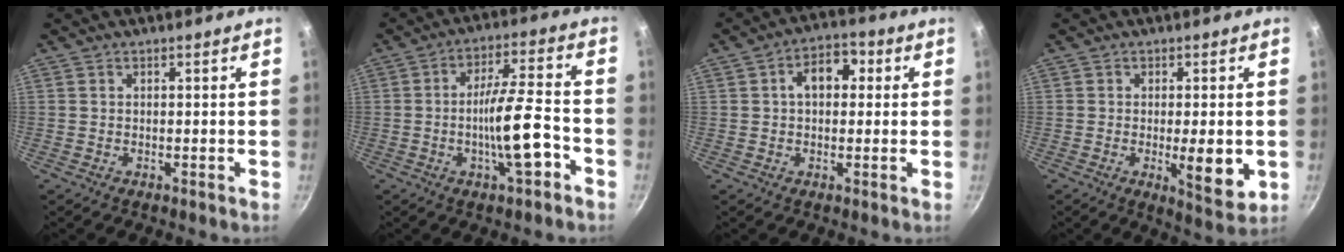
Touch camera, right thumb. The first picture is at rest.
{"total": 11.6, "force": [-4.1, 2.7, 10.5], "torque": [-0.165, 0.029, -0.066]}
{"total": 7.4, "force": [1.3, 5.1, 5.2], "torque": [-0.043, 0.018, 0.009]}
{"total": 8.4, "force": [-1.3, 2.7, 7.9], "torque": [-0.103, -0.012, -0.013]}